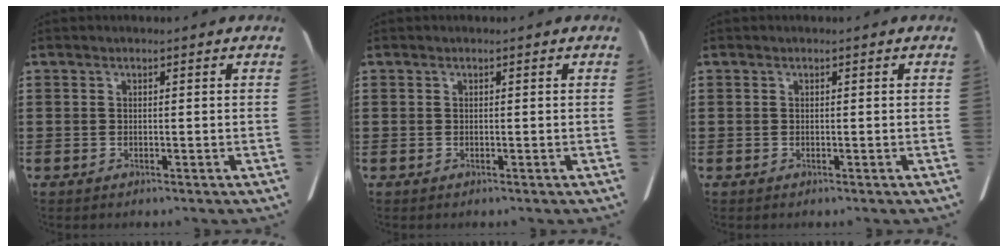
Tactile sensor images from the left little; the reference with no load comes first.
{"total": 0.0}
{"total": 0.0}